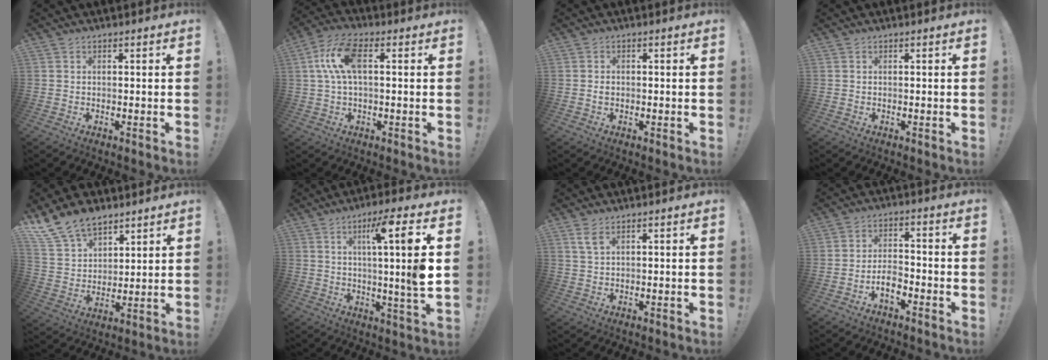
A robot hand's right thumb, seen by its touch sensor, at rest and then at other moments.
{"total": 11.5, "force": [2.1, 5.7, 9.8], "torque": [-0.210, 0.011, 0.041]}
{"total": 0.7, "force": [-0.1, 0.6, 0.4], "torque": [0.000, 0.000, -0.003]}
{"total": 0.0}
{"total": 13.4, "force": [10.5, 6.9, 4.7], "torque": [-0.097, -0.070, 0.204]}
{"total": 12.9, "force": [2.5, -0.5, 12.7], "torque": [-0.197, -0.007, 0.018]}
{"total": 3.5, "force": [2.0, 1.1, 2.7], "torque": [-0.048, -0.006, 0.036]}
{"total": 5.9, "force": [-3.5, 2.9, 3.8], "torque": [-0.067, 0.010, -0.061]}